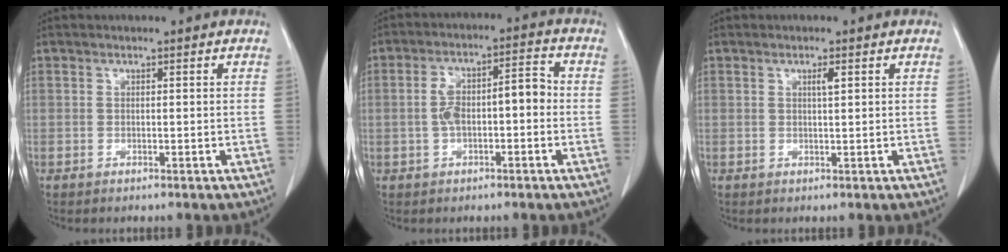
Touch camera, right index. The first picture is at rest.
{"total": 7.7, "force": [-0.8, 3.0, 7.1], "torque": [-0.137, 0.037, -0.013]}
{"total": 1.3, "force": [0.5, 0.1, 1.1], "torque": [-0.022, 0.000, 0.010]}